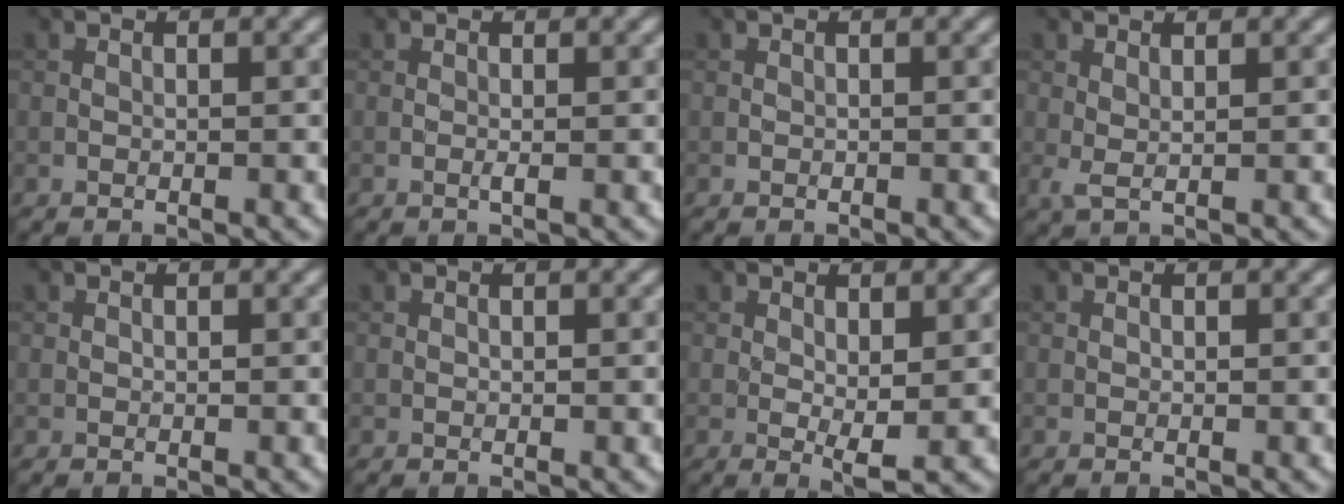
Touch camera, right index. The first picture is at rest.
{"total": 0.5, "force": [-0.1, 0.0, 0.5], "torque": [-0.013, -0.002, -0.003]}
{"total": 0.0}
{"total": 1.2, "force": [0.5, 0.3, 1.1], "torque": [-0.027, 0.000, 0.011]}
{"total": 0.0}
{"total": 0.0}
{"total": 2.1, "force": [0.2, 0.7, 2.0], "torque": [-0.035, -0.006, 0.007]}
{"total": 0.0}